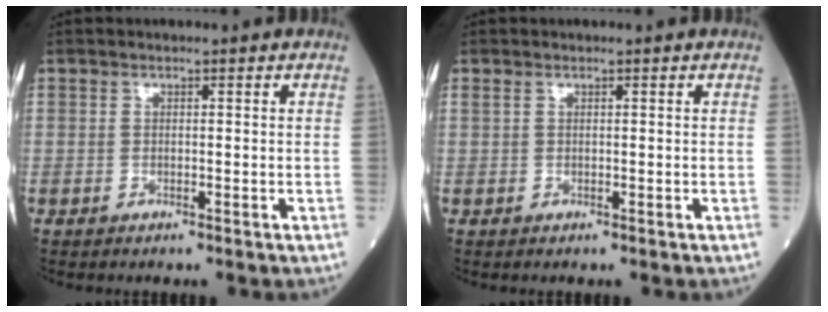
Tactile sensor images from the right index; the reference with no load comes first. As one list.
[{"total": 0.0}]